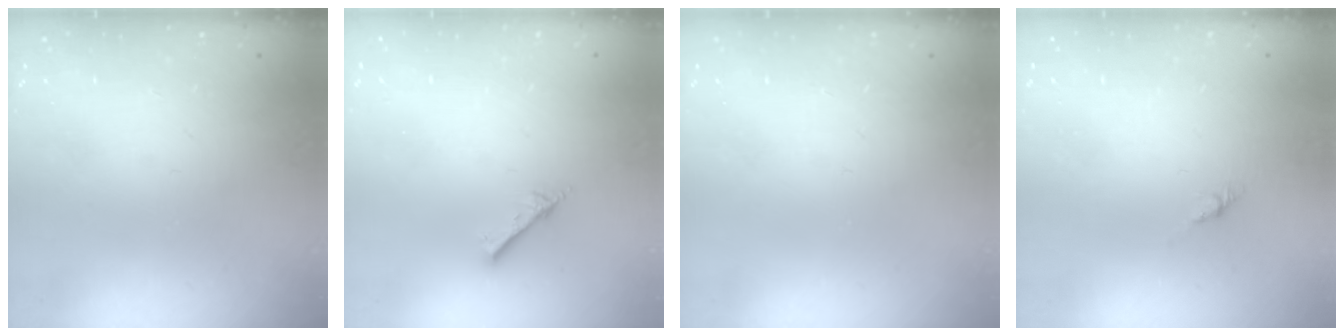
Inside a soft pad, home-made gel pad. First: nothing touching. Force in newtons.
{"total": 2.0, "press": 2.0, "slide": 0.2}
{"total": 0.0}
{"total": 2.7, "press": 2.6, "slide": 0.7}